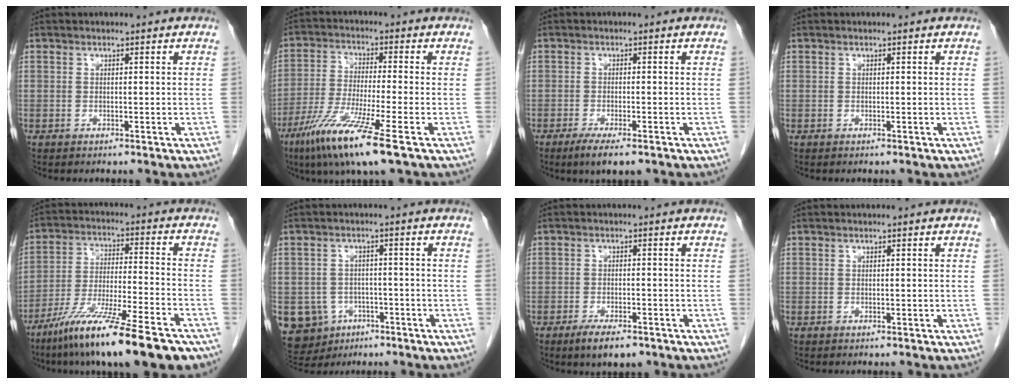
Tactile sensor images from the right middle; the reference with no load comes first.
{"total": 11.9, "force": [-6.7, -0.3, 9.8], "torque": [-0.198, -0.037, -0.124]}
{"total": 4.8, "force": [-3.2, 0.9, 3.5], "torque": [-0.060, -0.012, -0.047]}
{"total": 0.0}
{"total": 18.9, "force": [-13.6, 1.4, 13.0], "torque": [-0.193, -0.038, -0.230]}
{"total": 9.0, "force": [-3.8, 7.9, 2.0], "torque": [-0.056, 0.011, -0.046]}
{"total": 4.8, "force": [-3.3, 1.3, 3.3], "torque": [-0.061, -0.008, -0.048]}
{"total": 0.0}